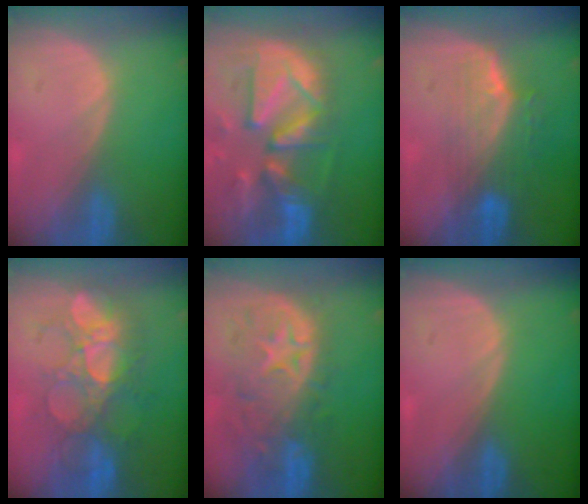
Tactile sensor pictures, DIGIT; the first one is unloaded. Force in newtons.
{"total": 13.3, "press": 11.4, "slide": 6.9}
{"total": 7.4, "press": 6.6, "slide": 3.3}
{"total": 9.1, "press": 8.9, "slide": 1.9}
{"total": 11.0, "press": 9.8, "slide": 5.1}
{"total": 0.0}